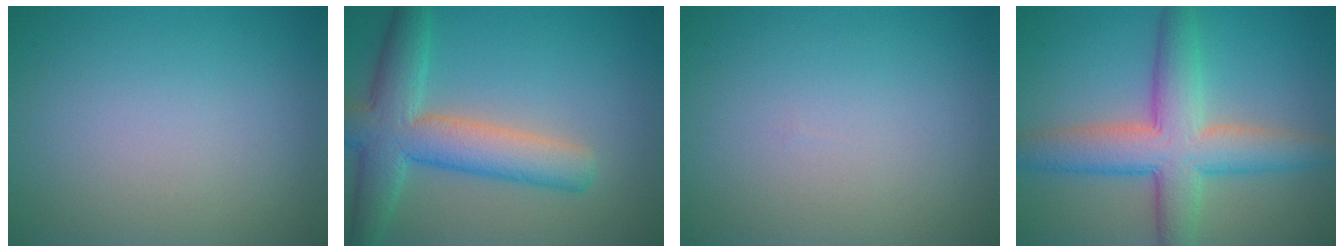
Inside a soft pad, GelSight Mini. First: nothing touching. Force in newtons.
{"total": 7.1, "press": 7.1, "slide": 0.5}
{"total": 0.0}
{"total": 7.6, "press": 7.6, "slide": 0.5}